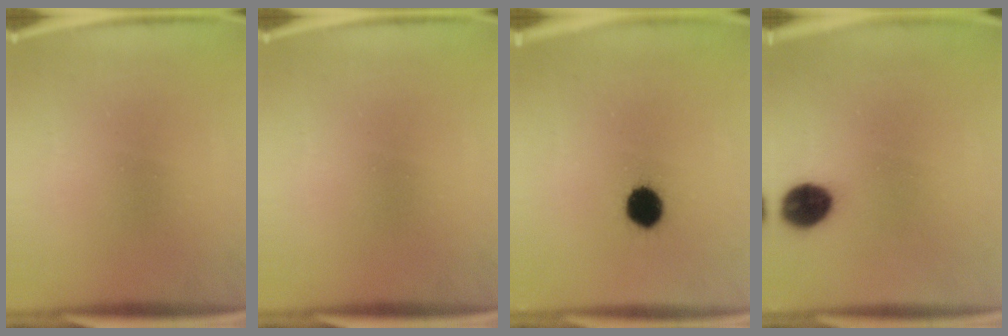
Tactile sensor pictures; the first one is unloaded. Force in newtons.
{"total": 0.0}
{"total": 8.1}
{"total": 8.3}